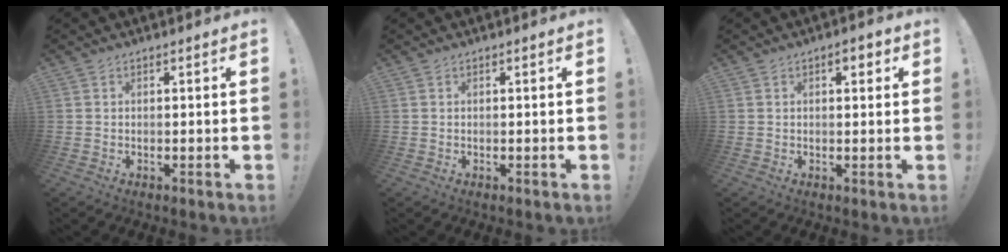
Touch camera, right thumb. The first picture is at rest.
{"total": 0.0}
{"total": 2.8, "force": [1.1, 1.4, 2.2], "torque": [-0.021, -0.002, 0.013]}